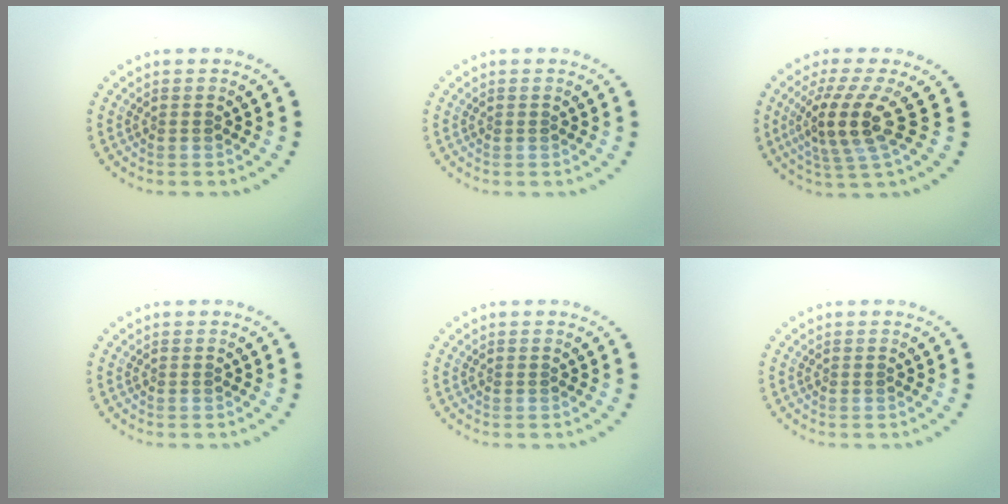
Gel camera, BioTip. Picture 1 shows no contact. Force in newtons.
{"total": 0.0}
{"total": 4.6, "press": 3.8, "slide": 2.5}
{"total": 0.0}
{"total": 0.0}
{"total": 0.0}